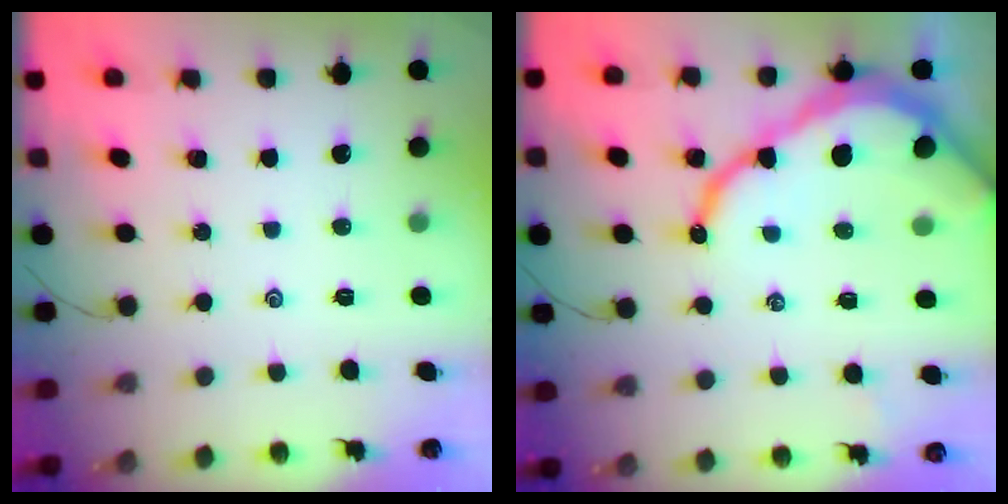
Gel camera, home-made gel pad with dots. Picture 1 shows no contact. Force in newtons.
{"total": 15.5, "press": 15.3, "slide": 1.8}